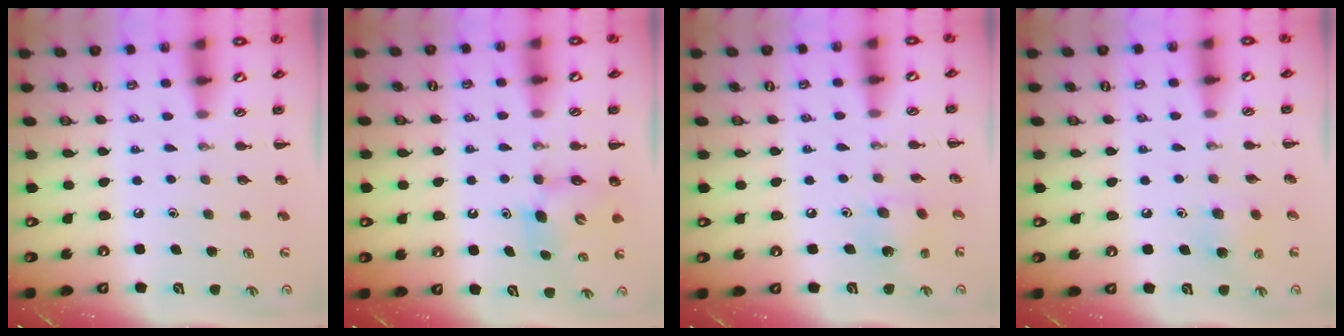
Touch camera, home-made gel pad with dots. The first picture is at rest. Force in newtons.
{"total": 6.2, "press": 6.1, "slide": 0.7}
{"total": 3.3, "press": 3.2, "slide": 0.6}
{"total": 5.4, "press": 5.2, "slide": 1.4}